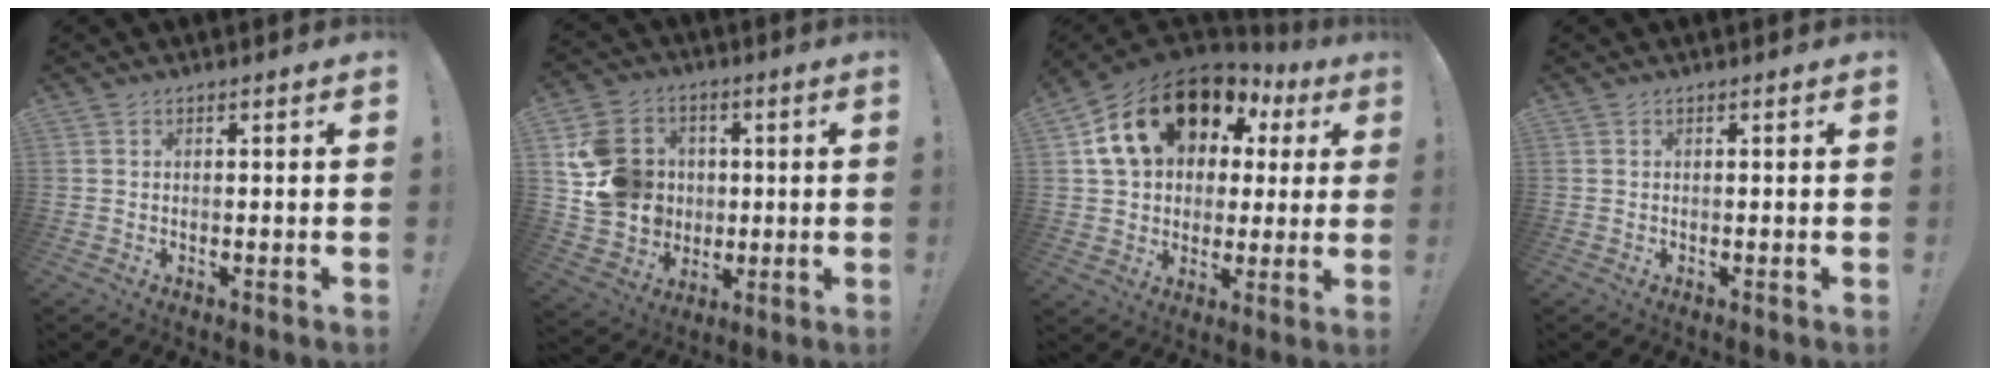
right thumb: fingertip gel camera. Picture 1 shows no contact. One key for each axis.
{"total": 16.4, "fx": 1.6, "fy": 15.1, "fz": 6.3, "tx": -0.103, "ty": 0.005, "tz": 0.052}
{"total": 20.0, "fx": 9.6, "fy": 13.1, "fz": 11.7, "tx": -0.190, "ty": -0.034, "tz": 0.185}
{"total": 0.0}